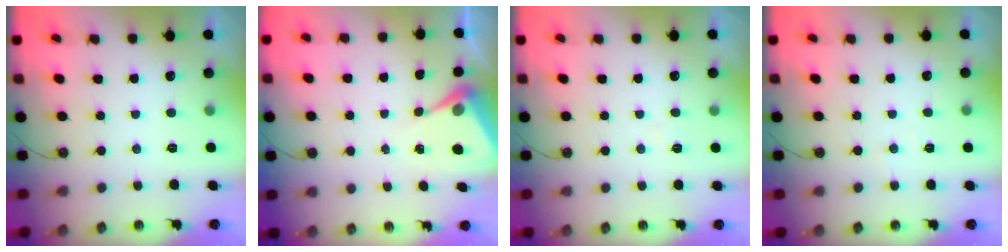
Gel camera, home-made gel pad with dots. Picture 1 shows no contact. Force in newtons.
{"total": 6.5, "press": 6.5, "slide": 0.5}
{"total": 3.4, "press": 3.4, "slide": 0.6}
{"total": 2.1, "press": 2.1, "slide": 0.4}